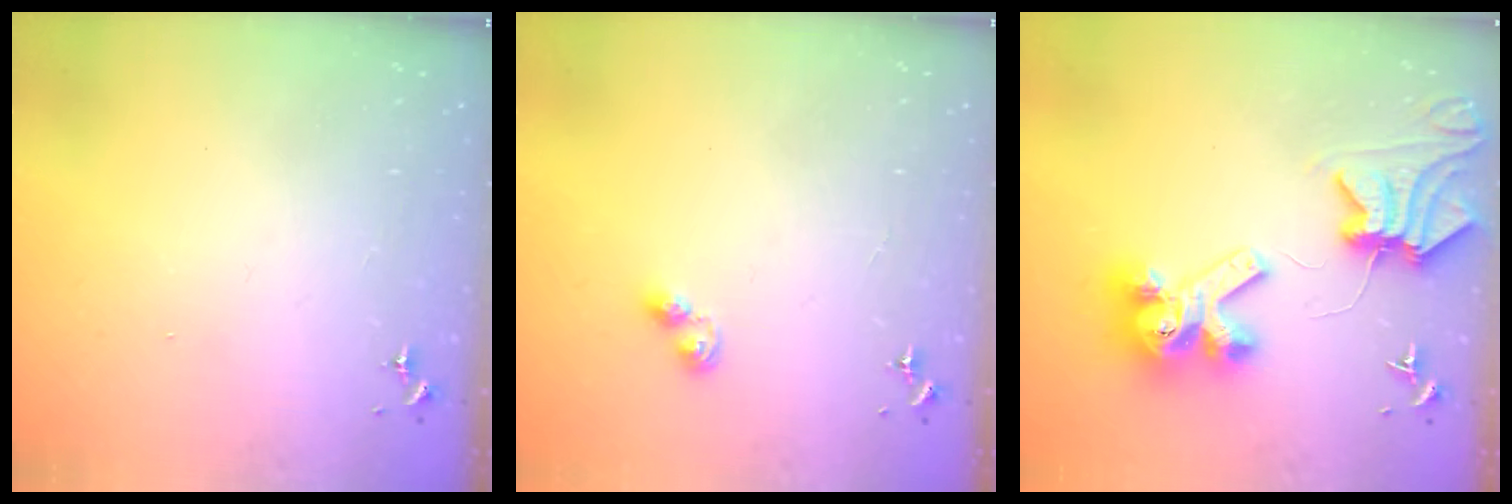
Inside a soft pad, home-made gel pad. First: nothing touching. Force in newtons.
{"total": 4.4, "press": 4.4, "slide": 0.6}
{"total": 11.7, "press": 11.6, "slide": 1.6}